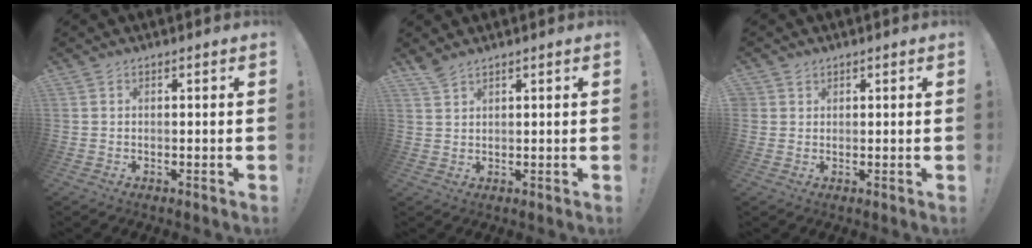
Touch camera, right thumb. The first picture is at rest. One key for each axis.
{"total": 2.8, "fx": 2.4, "fy": 0.7, "fz": 1.1, "tx": -0.025, "ty": -0.014, "tz": 0.046}
{"total": 1.6, "fx": 1.2, "fy": 1.0, "fz": 0.1, "tx": 0.004, "ty": -0.006, "tz": 0.022}